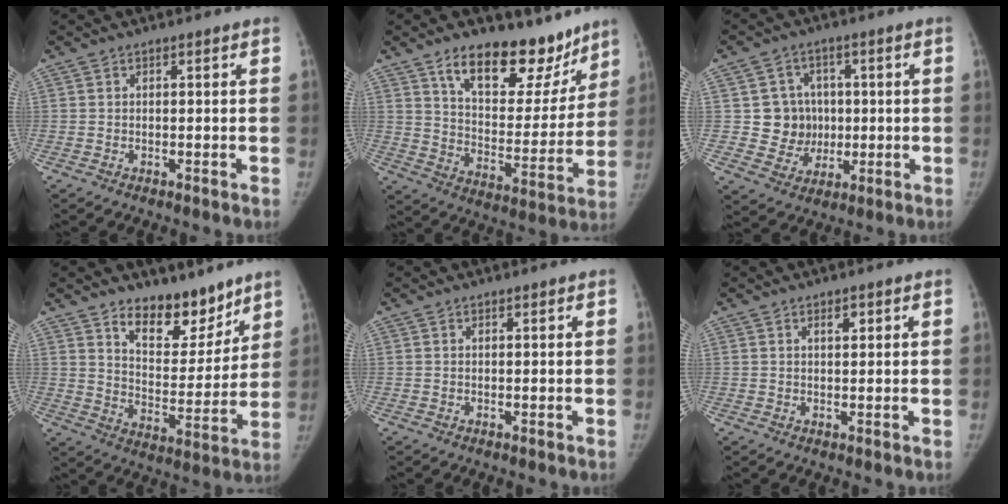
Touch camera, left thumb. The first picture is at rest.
{"total": 20.1, "force": [14.0, 10.1, 10.3], "torque": [-0.087, -0.083, 0.215]}
{"total": 8.6, "force": [0.6, 8.3, 2.3], "torque": [0.010, 0.010, 0.017]}
{"total": 13.0, "force": [9.8, 6.2, 5.8], "torque": [-0.043, -0.077, 0.166]}
{"total": 0.0}
{"total": 1.6, "force": [0.9, 0.7, 1.2], "torque": [-0.012, -0.003, 0.014]}